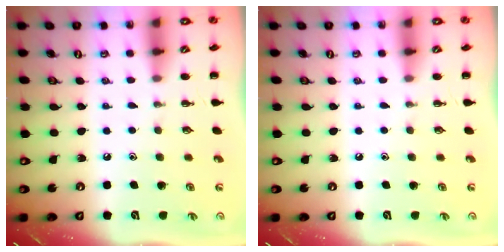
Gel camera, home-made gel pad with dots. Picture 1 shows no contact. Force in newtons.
{"total": 0.0}